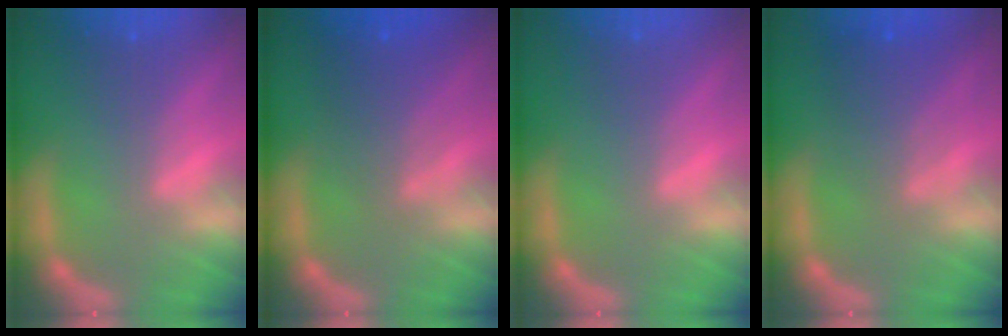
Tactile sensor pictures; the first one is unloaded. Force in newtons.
{"total": 4.1}
{"total": 0.0}
{"total": 4.0}